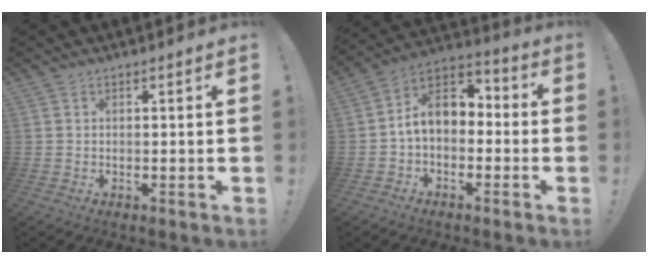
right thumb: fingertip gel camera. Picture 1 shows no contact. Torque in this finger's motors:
{"motor_torque": [1.94, 2.20, 0.55, -0.83, 0.11]}